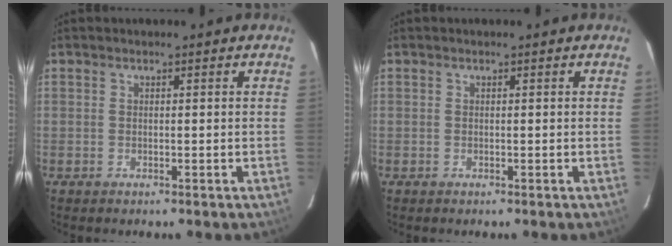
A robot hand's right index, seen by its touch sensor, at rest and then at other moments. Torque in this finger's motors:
{"motor_torque": [0.00, 0.00, 0.01, 0.00]}